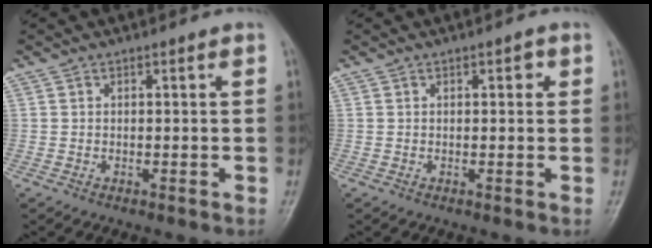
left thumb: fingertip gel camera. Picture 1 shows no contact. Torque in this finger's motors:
{"motor_torque": [-0.17, 0.01, 0.01, 0.21, 0.03]}